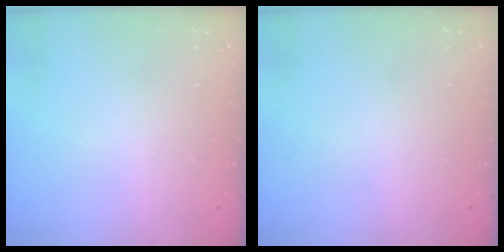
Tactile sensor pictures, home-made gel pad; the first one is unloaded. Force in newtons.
{"total": 0.0}